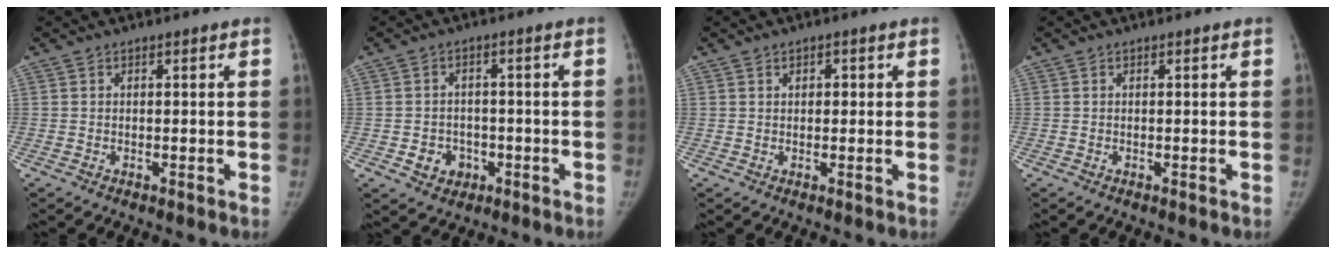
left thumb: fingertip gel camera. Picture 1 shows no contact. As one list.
[{"total": 5.0, "force": [-1.8, 4.3, 1.9], "torque": [-0.005, 0.013, -0.020]}, {"total": 1.5, "force": [0.4, 1.1, 0.9], "torque": [-0.002, 0.001, 0.004]}, {"total": 0.0}]